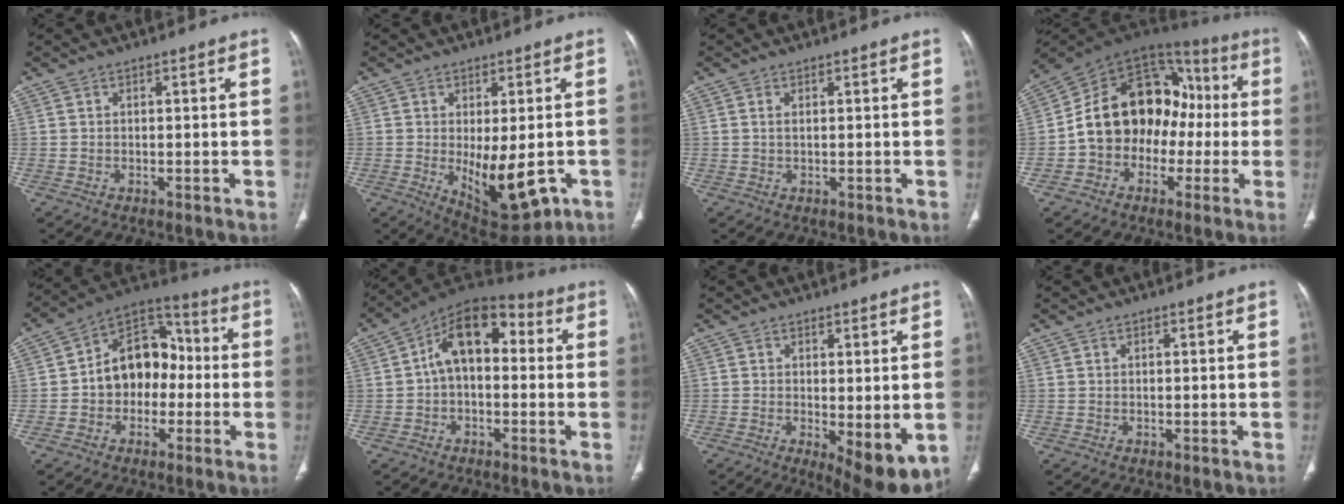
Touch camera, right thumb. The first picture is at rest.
{"total": 12.3, "force": [-3.0, 5.5, 10.6], "torque": [-0.141, -0.014, -0.023]}
{"total": 0.9, "force": [0.3, 0.4, 0.8], "torque": [-0.022, 0.005, 0.008]}
{"total": 18.9, "force": [-2.0, 14.5, 12.0], "torque": [-0.143, 0.062, -0.037]}
{"total": 14.0, "force": [-1.3, 10.4, 9.2], "torque": [-0.104, 0.047, -0.034]}
{"total": 12.2, "force": [0.8, 7.6, 9.6], "torque": [-0.125, 0.039, -0.005]}
{"total": 8.4, "force": [-1.4, 3.2, 7.7], "torque": [-0.107, -0.026, -0.013]}
{"total": 0.0}